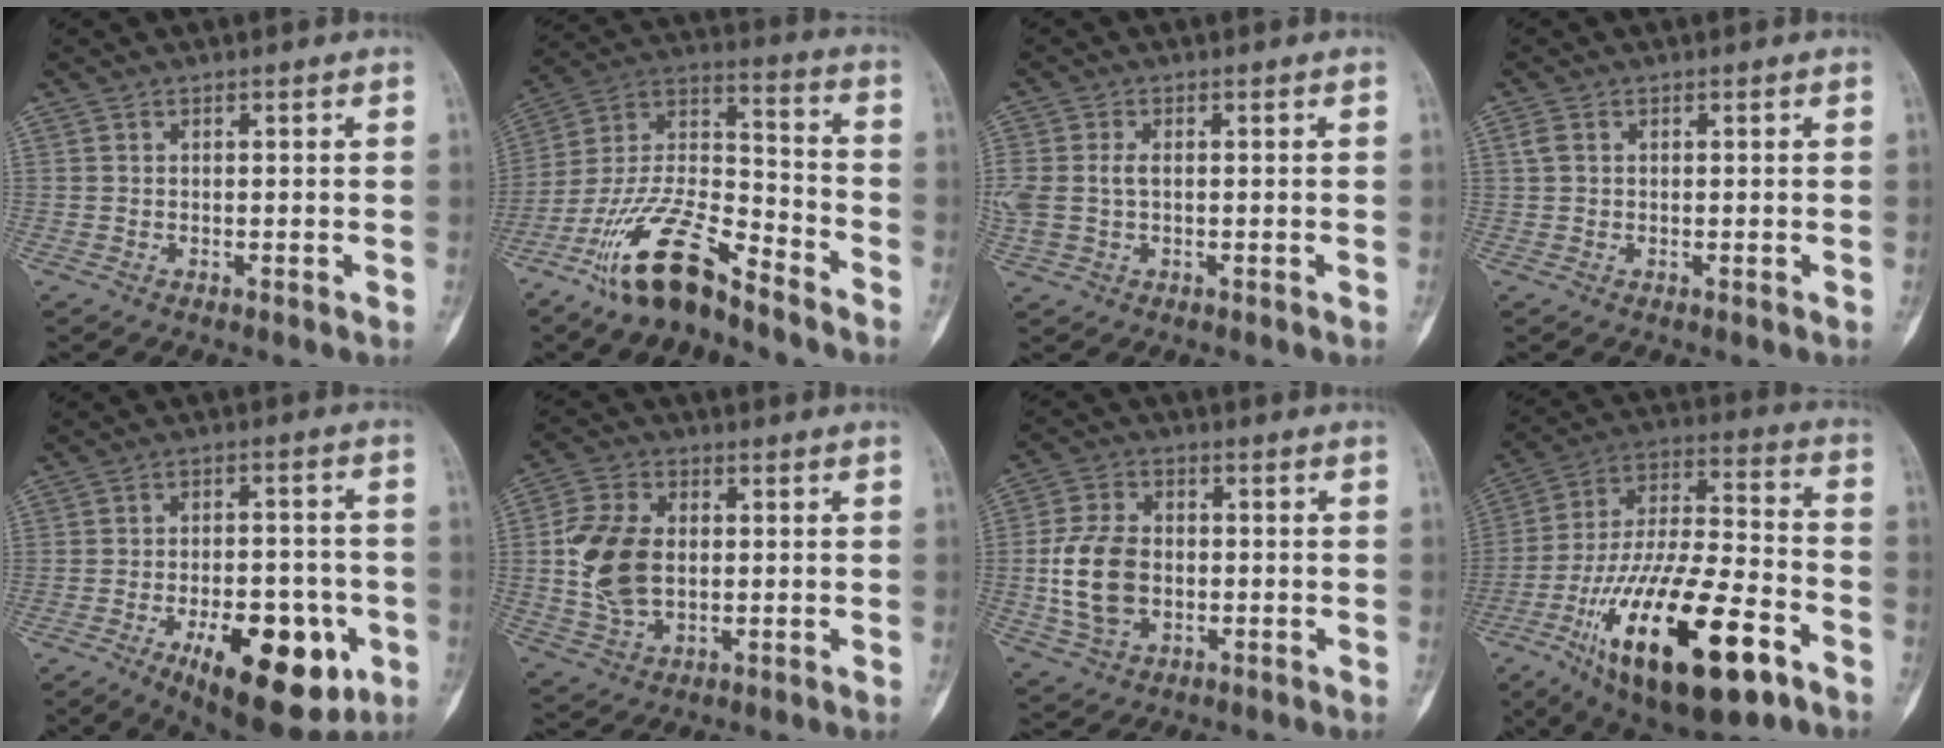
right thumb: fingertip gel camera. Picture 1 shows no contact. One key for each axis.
{"total": 17.5, "fx": -12.4, "fy": 5.6, "fz": 11.0, "tx": -0.201, "ty": 0.082, "tz": -0.232}
{"total": 5.7, "fx": 0.0, "fy": 3.7, "fz": 4.4, "tx": -0.122, "ty": 0.012, "tz": 0.004}
{"total": 1.5, "fx": 0.4, "fy": 1.1, "fz": 1.0, "tx": -0.026, "ty": 0.006, "tz": 0.009}
{"total": 19.0, "fx": -7.7, "fy": 8.6, "fz": 15.1, "tx": -0.179, "ty": 0.022, "tz": -0.098}
{"total": 12.3, "fx": 0.4, "fy": 8.1, "fz": 9.3, "tx": -0.178, "ty": 0.006, "tz": 0.011}
{"total": 11.6, "fx": -1.3, "fy": 8.1, "fz": 8.2, "tx": -0.151, "ty": 0.012, "tz": -0.024}
{"total": 28.8, "fx": -13.3, "fy": 10.3, "fz": 23.3, "tx": -0.436, "ty": 0.055, "tz": -0.219}